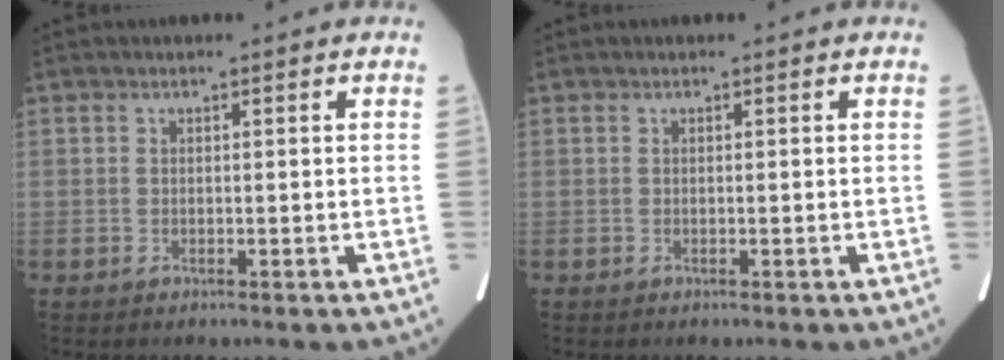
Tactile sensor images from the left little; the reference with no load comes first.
{"total": 0.0}